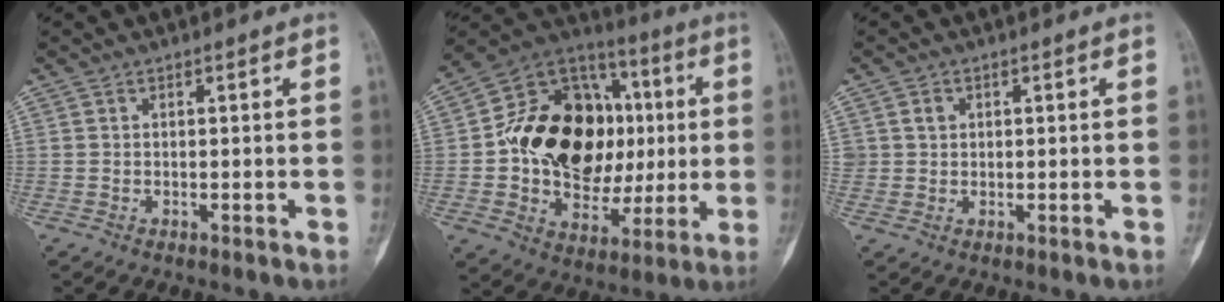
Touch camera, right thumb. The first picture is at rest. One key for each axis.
{"total": 26.8, "fx": 1.4, "fy": 19.0, "fz": 18.8, "tx": -0.271, "ty": 0.030, "tz": 0.032}
{"total": 2.1, "fx": 0.4, "fy": 2.0, "fz": 0.6, "tx": 0.007, "ty": 0.001, "tz": 0.007}